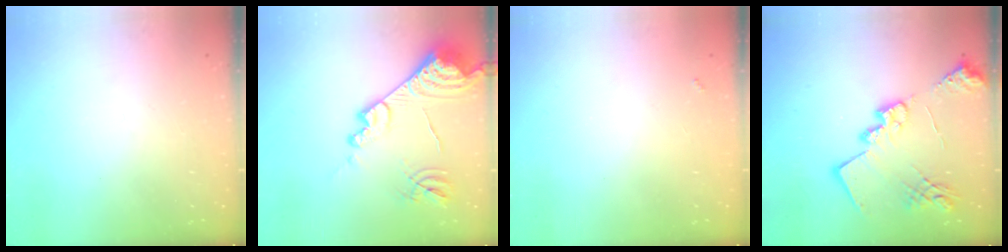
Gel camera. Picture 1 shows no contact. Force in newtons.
{"total": 21.3, "press": 21.2, "slide": 2.2}
{"total": 3.6, "press": 3.6, "slide": 0.3}
{"total": 19.5, "press": 19.4, "slide": 1.7}